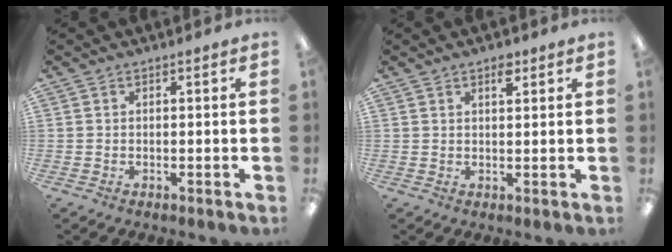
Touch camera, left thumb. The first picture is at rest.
{"total": 2.8, "force": [2.1, 1.1, 1.5], "torque": [-0.009, -0.009, 0.032]}